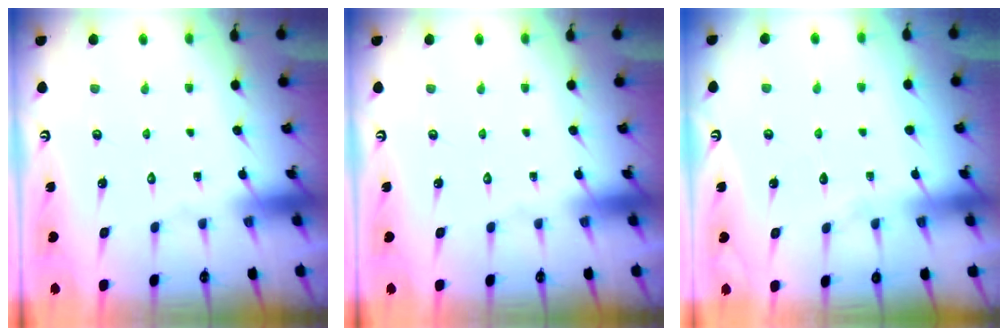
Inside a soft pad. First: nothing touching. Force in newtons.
{"total": 0.0}
{"total": 5.5, "press": 5.4, "slide": 0.8}